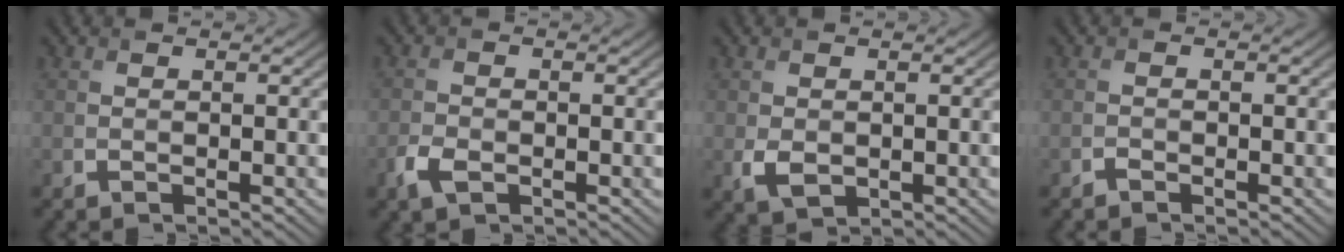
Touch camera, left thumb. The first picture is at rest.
{"total": 2.7, "force": [-1.5, 1.6, 1.7], "torque": [-0.042, -0.005, -0.034]}
{"total": 2.5, "force": [-0.3, 1.8, 1.6], "torque": [-0.039, -0.009, -0.001]}
{"total": 0.6, "force": [-0.6, 0.2, 0.2], "torque": [-0.003, -0.001, -0.011]}